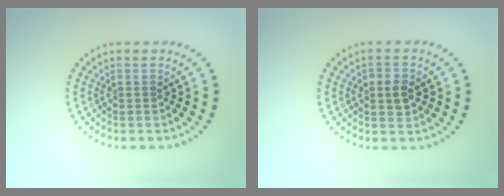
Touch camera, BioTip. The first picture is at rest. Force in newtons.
{"total": 2.0, "press": 2.0, "slide": 0.2}